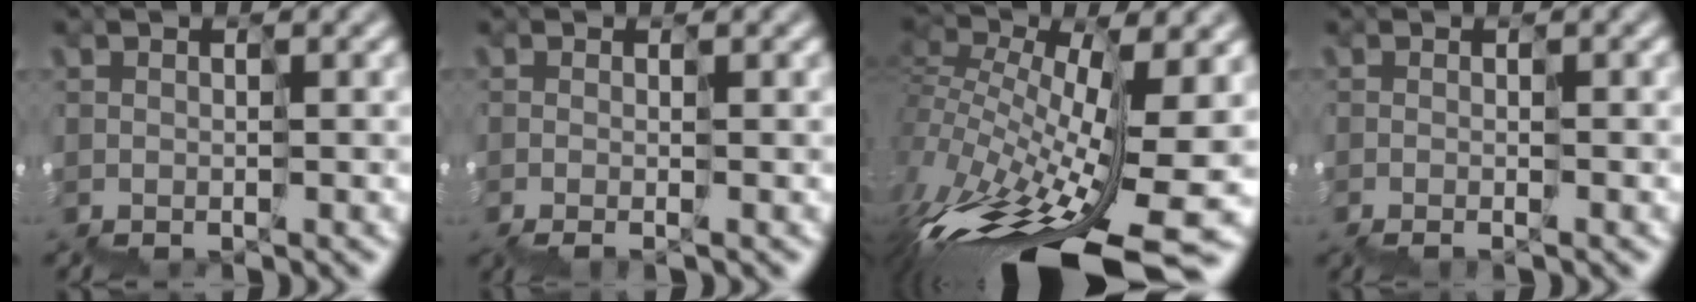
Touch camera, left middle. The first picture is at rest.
{"total": 1.4, "force": [0.3, -0.8, -1.0], "torque": [0.025, -0.001, -0.001]}
{"total": 11.0, "force": [-4.9, 3.4, 9.2], "torque": [-0.212, 0.009, -0.088]}
{"total": 1.2, "force": [0.0, -0.7, -1.0], "torque": [0.023, 0.000, -0.002]}